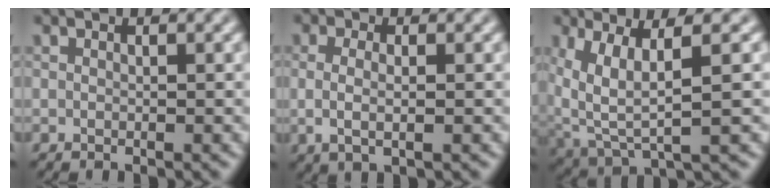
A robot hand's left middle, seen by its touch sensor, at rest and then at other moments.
{"total": 1.9, "force": [0.0, 0.6, 1.8], "torque": [-0.041, -0.004, 0.000]}
{"total": 6.0, "force": [1.9, 1.7, 5.4], "torque": [-0.127, -0.008, 0.046]}